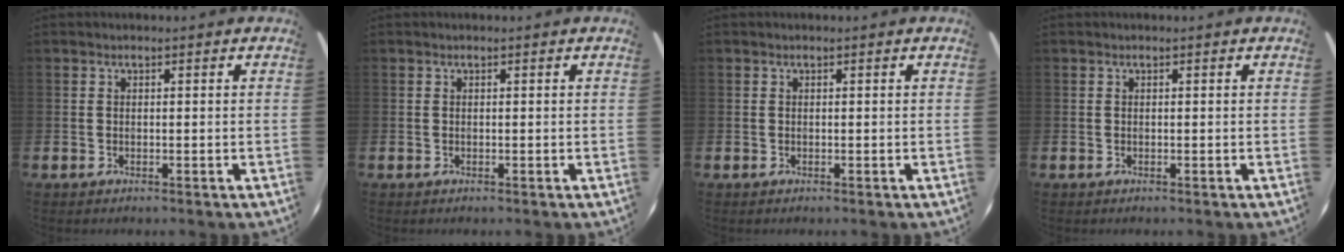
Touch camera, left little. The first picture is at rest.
{"total": 0.0}
{"total": 0.0}
{"total": 0.0}